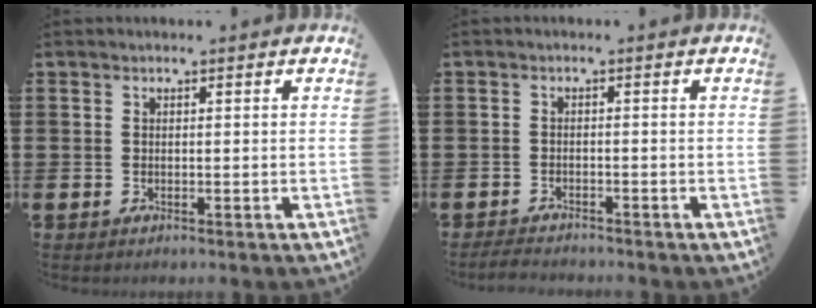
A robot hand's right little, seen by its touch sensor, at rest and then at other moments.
{"total": 1.7, "force": [-1.7, 0.1, 0.2], "torque": [-0.007, 0.004, -0.036]}